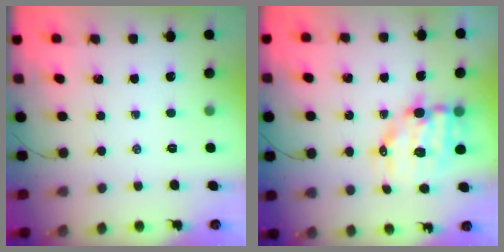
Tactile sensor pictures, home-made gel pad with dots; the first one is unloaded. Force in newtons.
{"total": 10.5, "press": 10.2, "slide": 2.4}